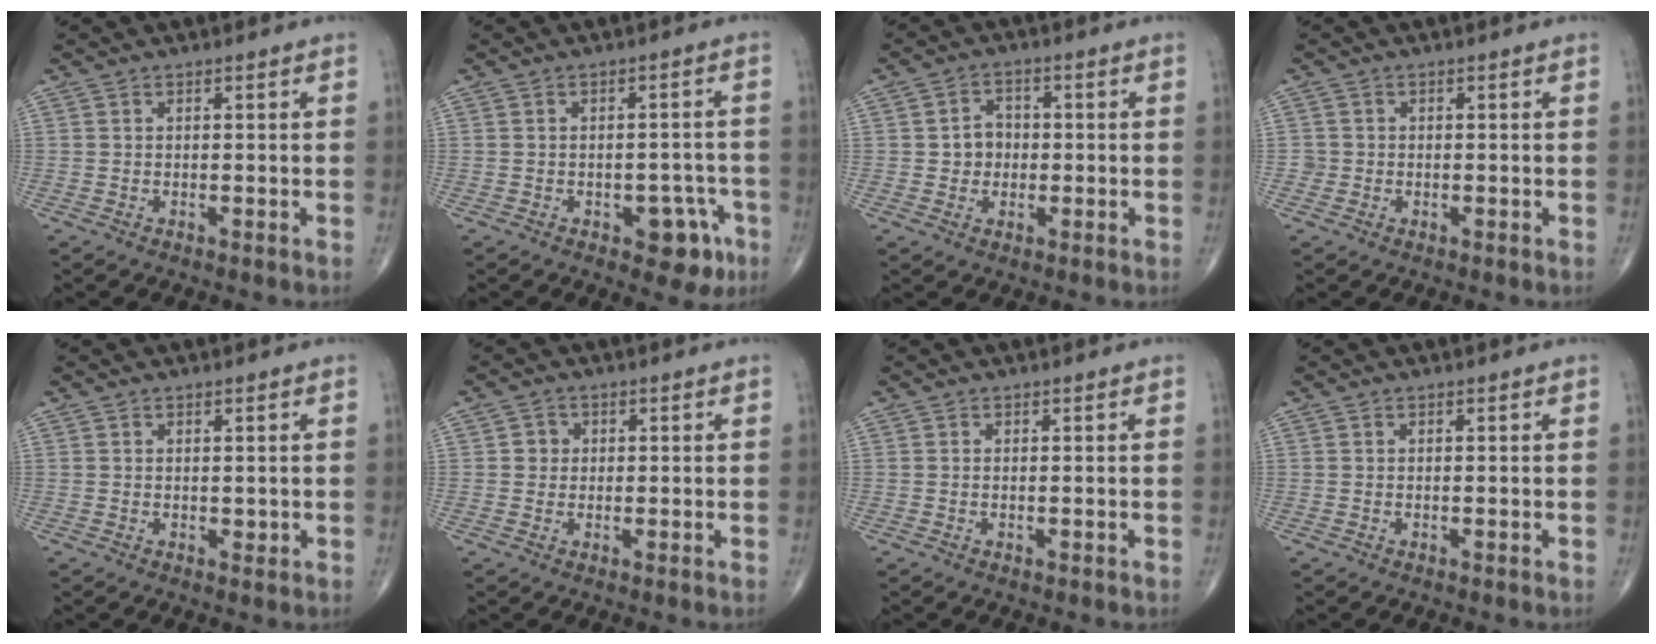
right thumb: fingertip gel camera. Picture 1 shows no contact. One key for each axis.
{"total": 6.9, "fx": -3.2, "fy": 3.7, "fz": 4.8, "tx": -0.030, "ty": 0.022, "tz": -0.034}
{"total": 4.4, "fx": -0.2, "fy": 3.9, "fz": 2.1, "tx": -0.011, "ty": 0.010, "tz": -0.008}
{"total": 1.4, "fx": -0.3, "fy": 1.4, "fz": -0.1, "tx": 0.012, "ty": 0.007, "tz": -0.008}
{"total": 0.8, "fx": 0.3, "fy": 0.6, "fz": 0.4, "tx": -0.002, "ty": -0.003, "tz": 0.005}
{"total": 2.3, "fx": 0.3, "fy": 2.2, "fz": 0.7, "tx": 0.004, "ty": 0.004, "tz": 0.001}
{"total": 0.0}
{"total": 0.0}